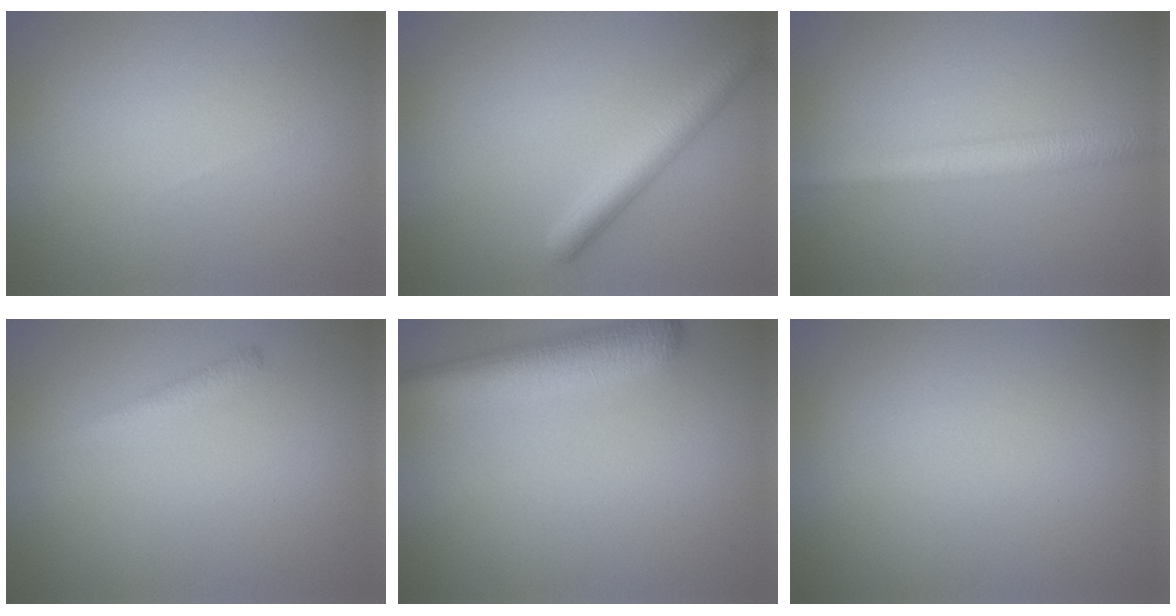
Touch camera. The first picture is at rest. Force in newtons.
{"total": 2.9, "press": 2.9, "slide": 0.1}
{"total": 3.0, "press": 3.0, "slide": 0.1}
{"total": 1.1, "press": 1.1, "slide": 0.0}
{"total": 4.7, "press": 4.7, "slide": 0.4}
{"total": 0.0}